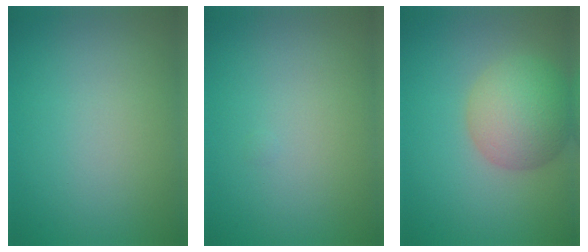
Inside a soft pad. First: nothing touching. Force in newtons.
{"total": 0.0}
{"total": 6.2, "press": 6.2, "slide": 0.3}